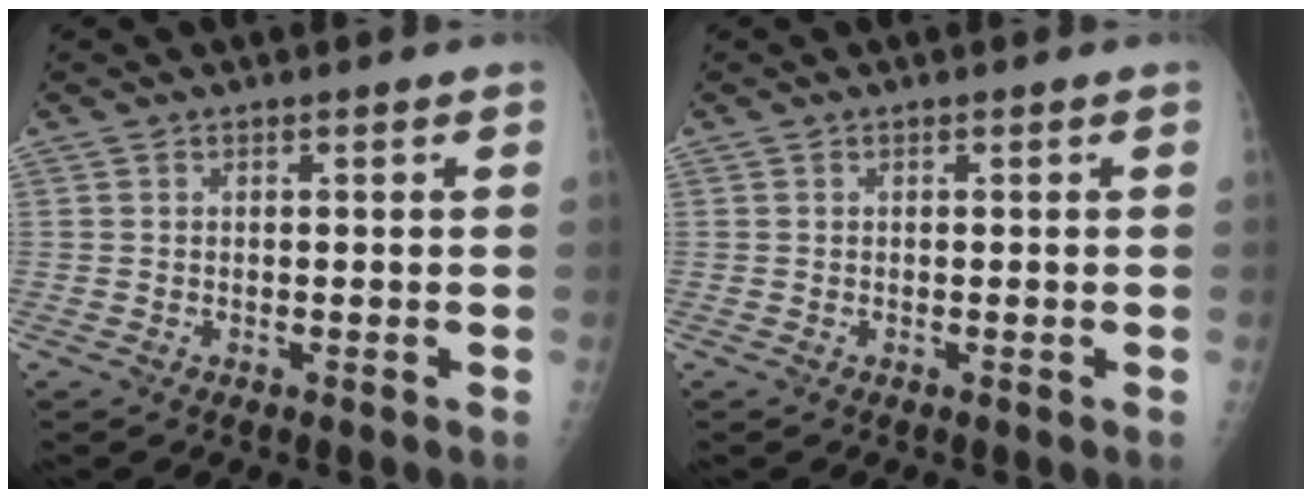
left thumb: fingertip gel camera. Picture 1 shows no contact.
{"total": 0.0}